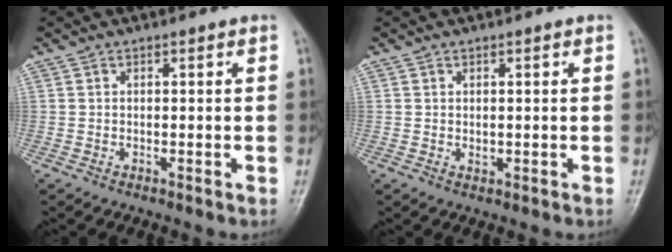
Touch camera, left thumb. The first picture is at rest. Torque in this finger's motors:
{"motor_torque": [-0.07, -0.07, 0.27, 0.19, 0.00]}